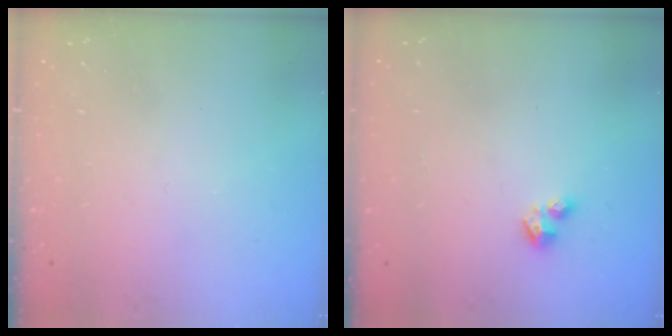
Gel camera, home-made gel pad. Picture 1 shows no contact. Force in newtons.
{"total": 2.9, "press": 2.8, "slide": 0.6}